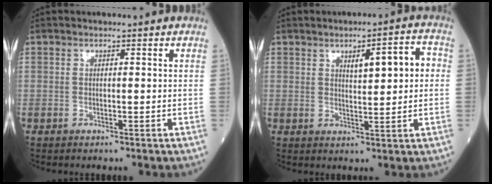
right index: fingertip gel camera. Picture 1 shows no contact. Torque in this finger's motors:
{"motor_torque": [0.39, 0.06, 0.10, 0.04]}